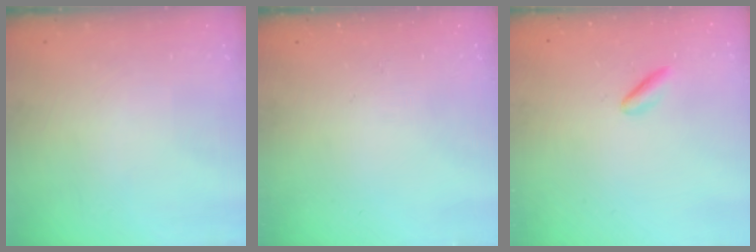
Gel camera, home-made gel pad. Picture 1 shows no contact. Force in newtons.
{"total": 0.0}
{"total": 1.4, "press": 1.2, "slide": 0.8}